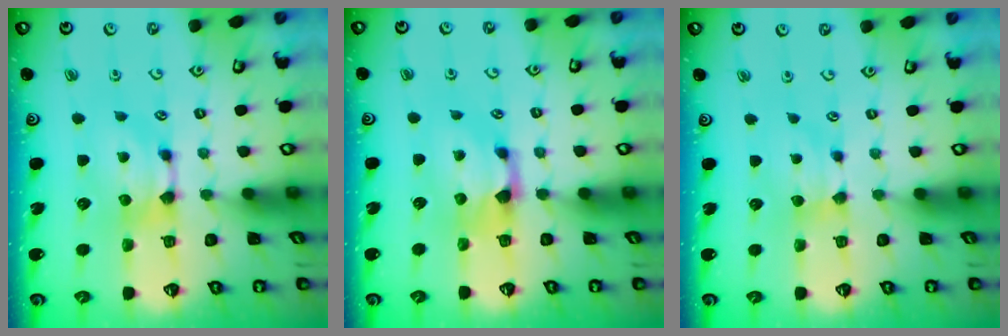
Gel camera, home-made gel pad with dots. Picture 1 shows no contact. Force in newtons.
{"total": 1.1, "press": 0.1, "slide": 1.1}
{"total": 1.5, "press": 1.5, "slide": 0.2}